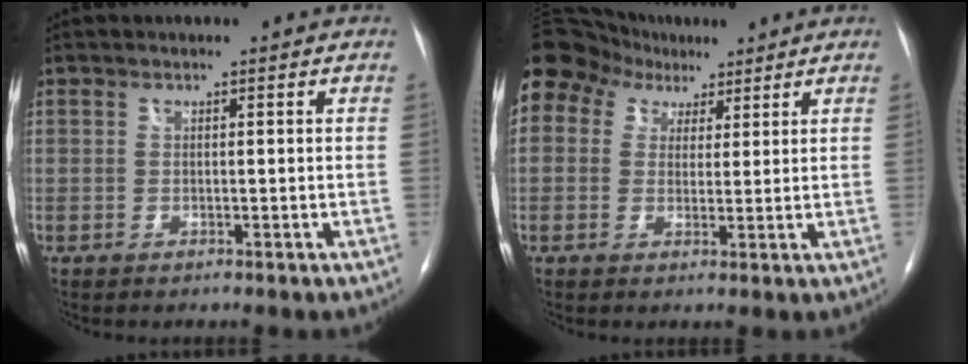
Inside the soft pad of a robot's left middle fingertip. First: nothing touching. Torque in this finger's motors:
{"motor_torque": [1.90, -0.24, 1.05, 0.21]}